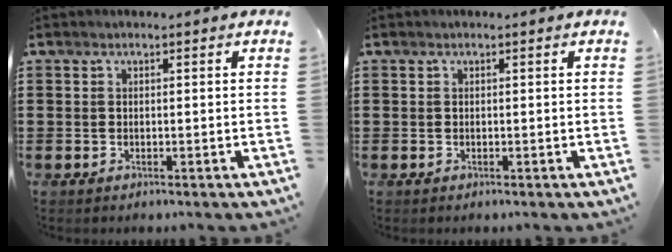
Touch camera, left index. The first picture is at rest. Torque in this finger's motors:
{"motor_torque": [0.00, -0.09, -0.03, -0.01]}